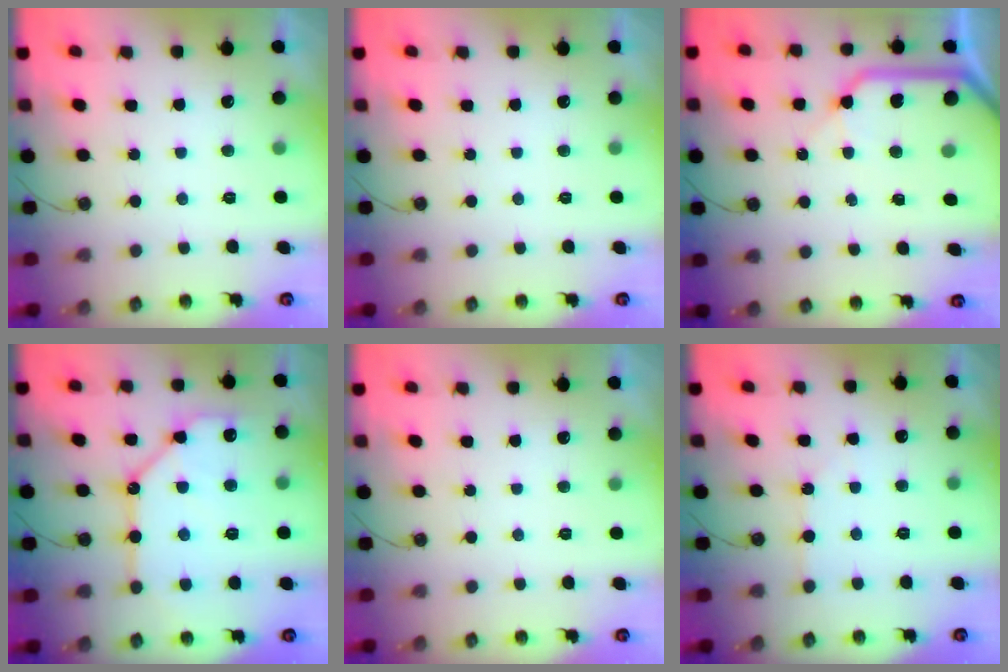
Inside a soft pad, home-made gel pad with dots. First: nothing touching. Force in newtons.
{"total": 0.0}
{"total": 12.3, "press": 12.3, "slide": 1.2}
{"total": 13.9, "press": 13.8, "slide": 1.5}
{"total": 0.0}
{"total": 2.6, "press": 2.5, "slide": 0.5}